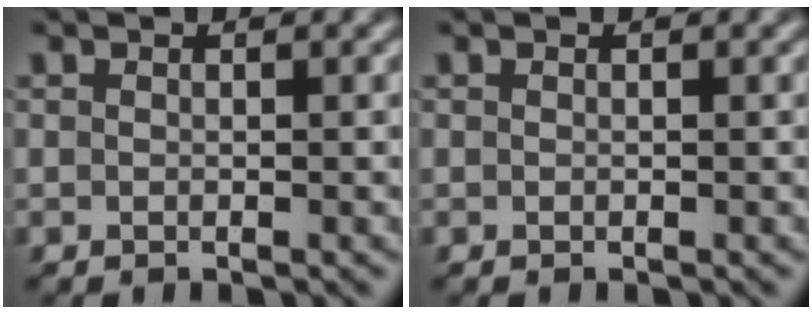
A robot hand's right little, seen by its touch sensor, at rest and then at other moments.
{"total": 0.0}